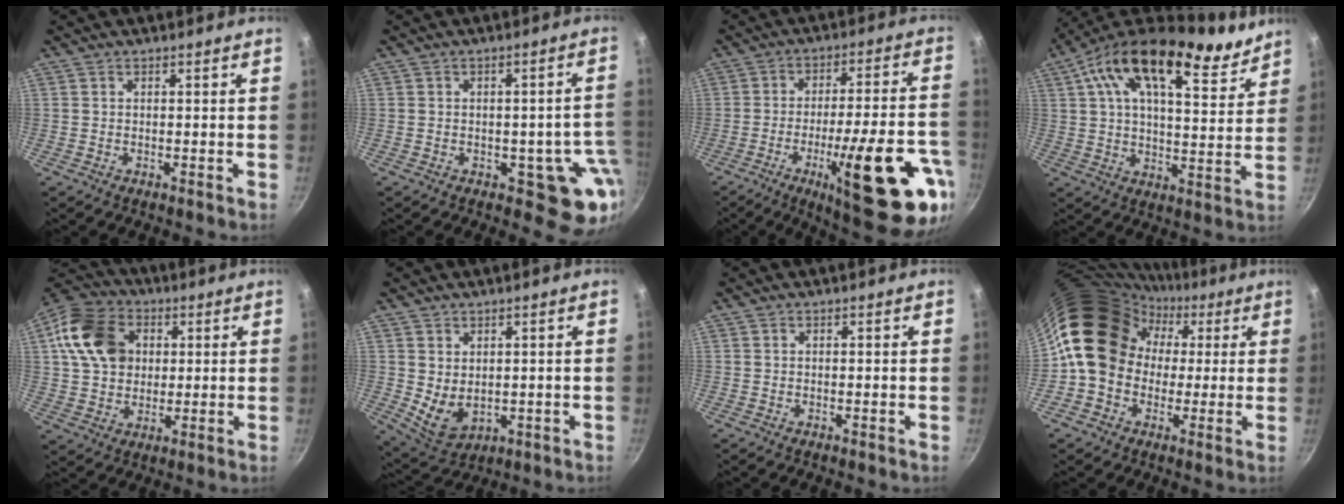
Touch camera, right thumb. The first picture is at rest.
{"total": 9.6, "force": [-2.7, 5.9, 7.1], "torque": [-0.014, 0.020, -0.029]}
{"total": 24.3, "force": [-9.8, 6.2, 21.4], "torque": [-0.264, 0.025, -0.134]}
{"total": 19.4, "force": [12.8, 7.8, 12.3], "torque": [-0.177, -0.043, 0.200]}
{"total": 15.5, "force": [3.8, 12.1, 9.0], "torque": [-0.143, 0.009, 0.059]}
{"total": 6.4, "force": [0.8, 4.8, 4.2], "torque": [-0.058, -0.023, 0.034]}
{"total": 0.0}
{"total": 17.9, "force": [1.2, 15.5, 9.0], "torque": [-0.113, 0.051, 0.011]}